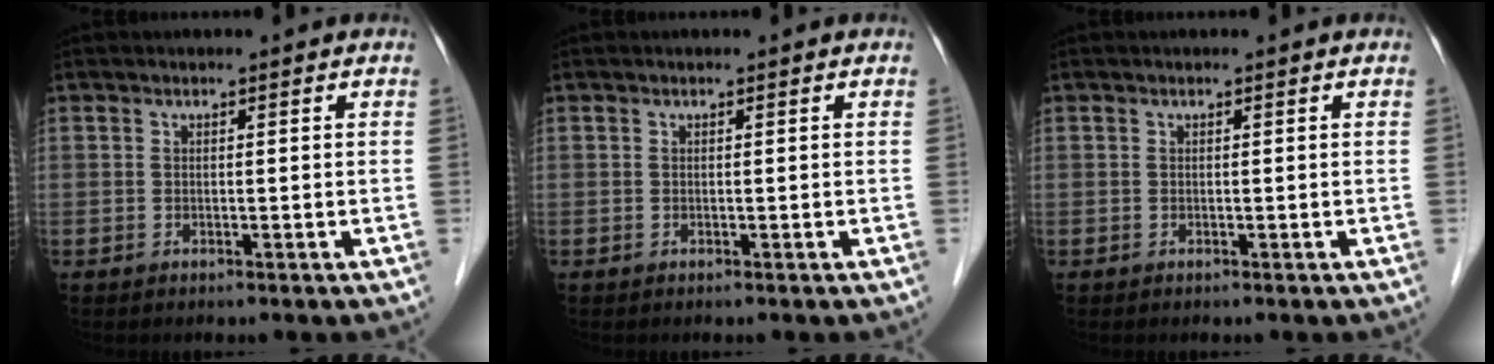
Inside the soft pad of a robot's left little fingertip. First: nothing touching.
{"total": 0.0}
{"total": 0.0}